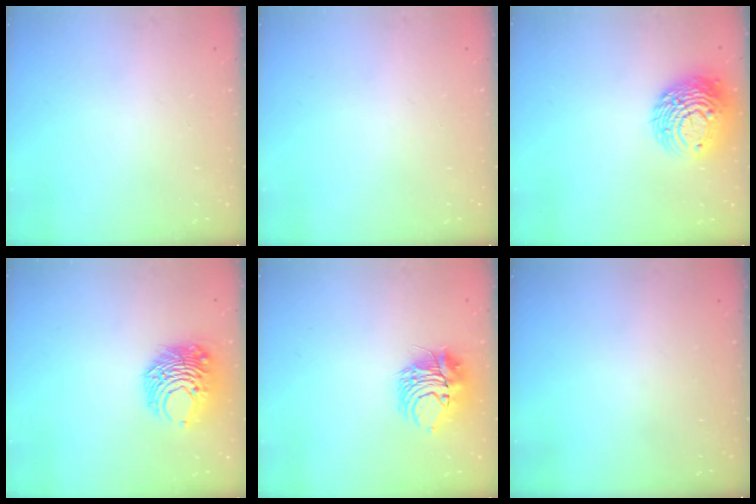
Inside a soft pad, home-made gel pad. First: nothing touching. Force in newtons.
{"total": 0.0}
{"total": 12.8, "press": 12.8, "slide": 1.1}
{"total": 10.4, "press": 10.4, "slide": 0.6}
{"total": 9.4, "press": 9.2, "slide": 1.6}
{"total": 0.0}